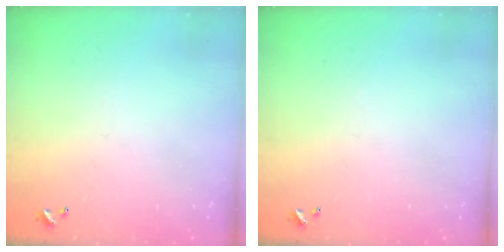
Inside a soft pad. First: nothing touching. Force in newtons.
{"total": 0.0}